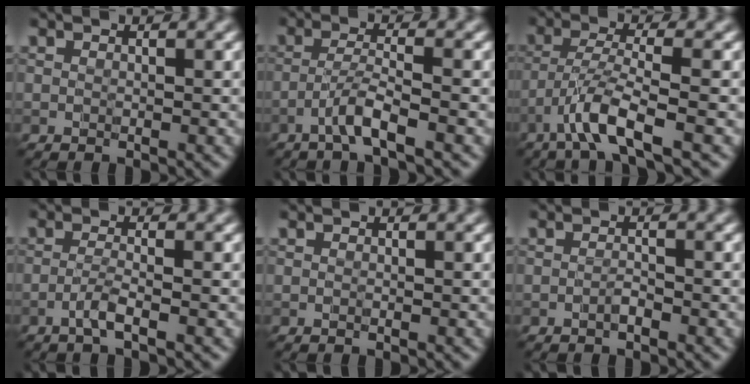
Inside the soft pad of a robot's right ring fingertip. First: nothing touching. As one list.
[{"total": 2.5, "force": [-1.5, -0.1, 2.0], "torque": [-0.035, 0.012, -0.039]}, {"total": 4.0, "force": [-2.5, 0.2, 3.1], "torque": [-0.054, 0.007, -0.059]}, {"total": 1.6, "force": [-0.9, 0.1, 1.4], "torque": [-0.022, 0.006, -0.026]}, {"total": 0.0}, {"total": 0.6, "force": [-0.5, 0.0, 0.4], "torque": [-0.005, 0.001, -0.010]}]